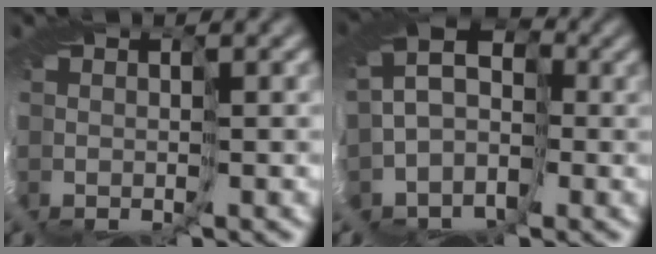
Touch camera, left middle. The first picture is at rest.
{"total": 9.4, "force": [-1.5, 8.0, 4.8], "torque": [-0.096, 0.005, -0.041]}